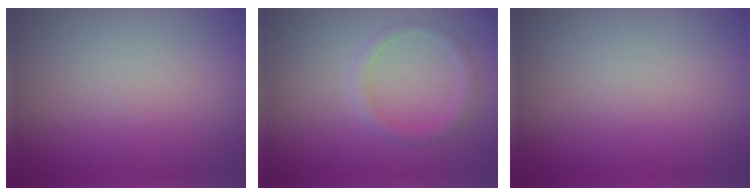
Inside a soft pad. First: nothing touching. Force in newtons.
{"total": 1.5, "press": 1.5, "slide": 0.1}
{"total": 0.0}